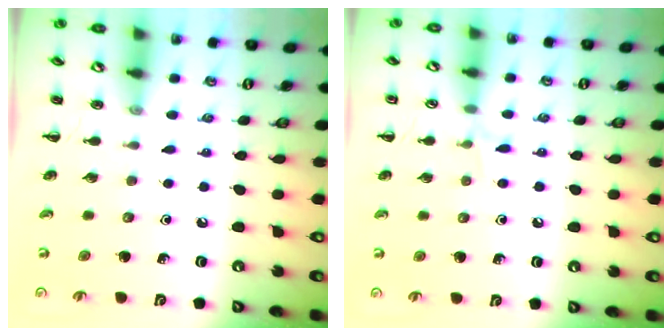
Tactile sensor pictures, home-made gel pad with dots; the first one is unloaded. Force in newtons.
{"total": 4.6, "press": 4.3, "slide": 1.7}